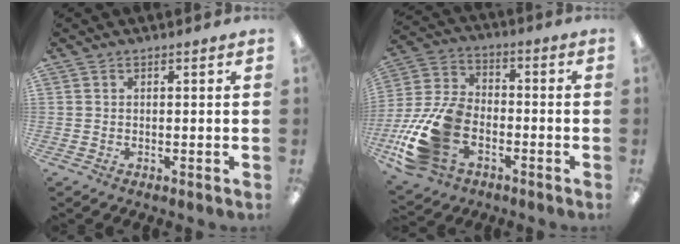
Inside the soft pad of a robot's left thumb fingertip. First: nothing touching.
{"total": 16.9, "force": [-6.3, 11.3, 10.9], "torque": [-0.235, 0.033, -0.103]}